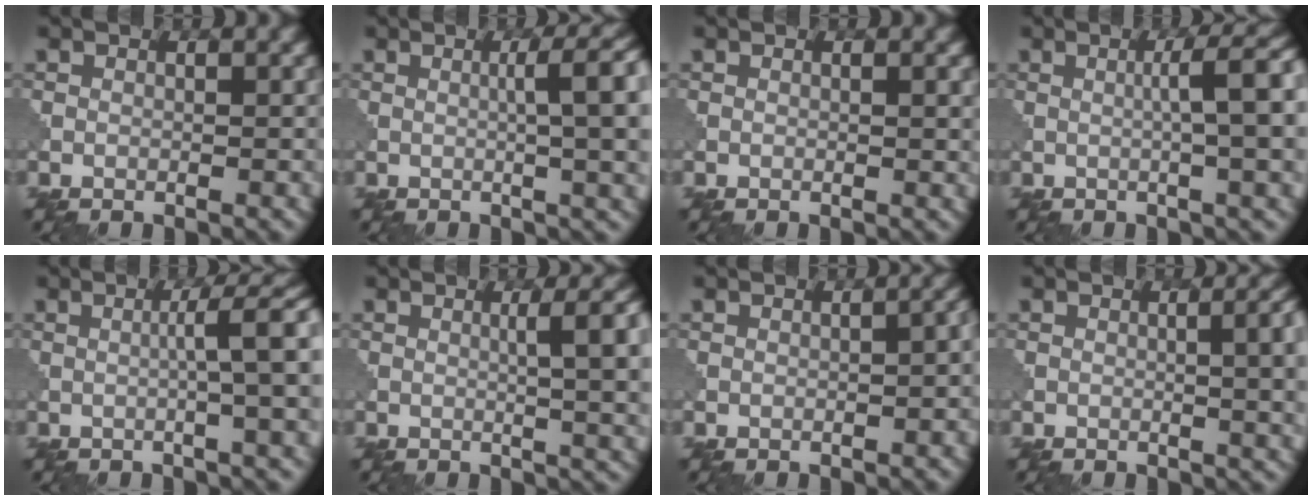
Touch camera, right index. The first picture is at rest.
{"total": 8.1, "force": [0.6, 2.5, 7.6], "torque": [-0.065, 0.016, 0.008]}
{"total": 0.9, "force": [0.2, 0.1, 0.8], "torque": [-0.011, 0.001, 0.002]}
{"total": 8.1, "force": [0.7, 2.1, 7.8], "torque": [-0.081, 0.016, 0.012]}
{"total": 7.3, "force": [0.6, 1.7, 7.1], "torque": [-0.084, 0.013, 0.009]}
{"total": 7.3, "force": [0.8, 2.3, 6.9], "torque": [-0.058, 0.011, 0.012]}
{"total": 3.2, "force": [-0.8, 1.5, 2.7], "torque": [-0.016, 0.006, 0.001]}
{"total": 7.1, "force": [0.2, 3.3, 6.3], "torque": [-0.037, 0.004, 0.006]}